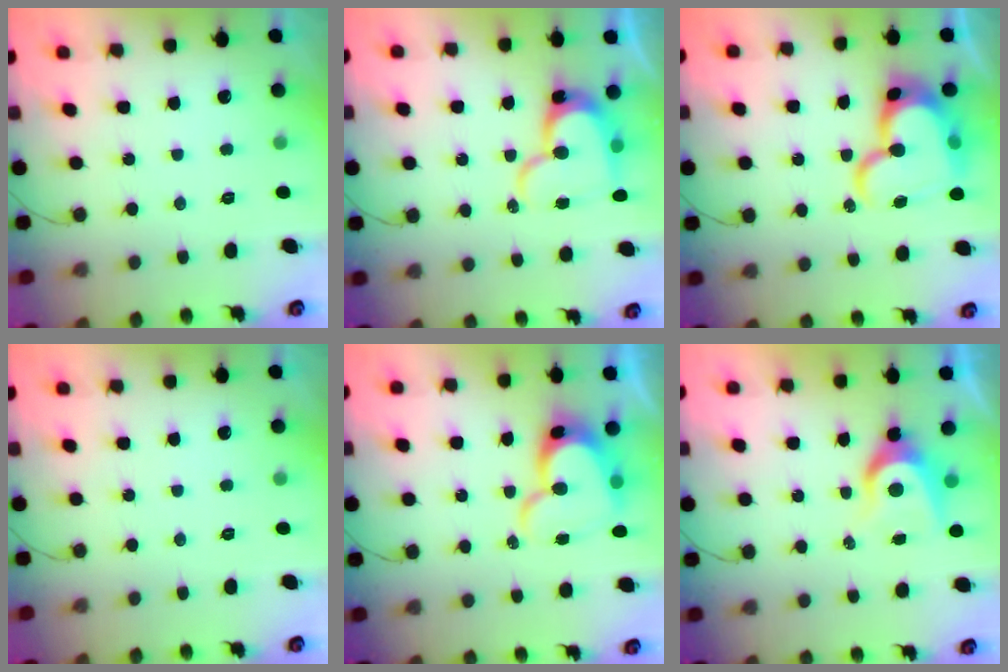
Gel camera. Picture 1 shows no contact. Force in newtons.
{"total": 16.2, "press": 16.1, "slide": 1.7}
{"total": 20.8, "press": 20.7, "slide": 1.9}
{"total": 0.0}
{"total": 14.8, "press": 14.7, "slide": 1.4}
{"total": 7.4, "press": 7.4, "slide": 0.7}